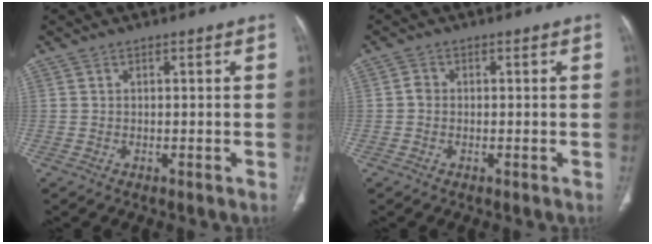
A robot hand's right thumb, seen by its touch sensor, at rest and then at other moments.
{"total": 1.4, "force": [-0.2, 1.2, 0.7], "torque": [-0.007, 0.004, -0.007]}